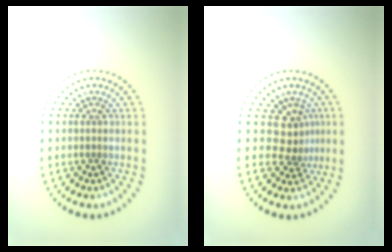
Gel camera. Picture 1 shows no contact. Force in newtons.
{"total": 2.7, "press": 2.0, "slide": 1.9}